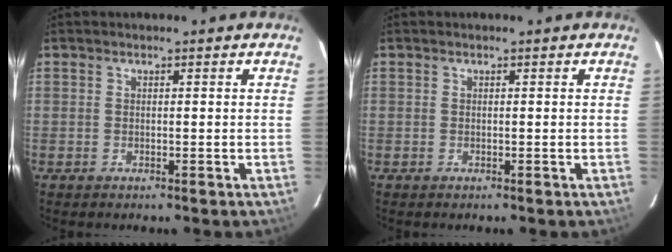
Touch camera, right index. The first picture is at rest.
{"total": 0.0}